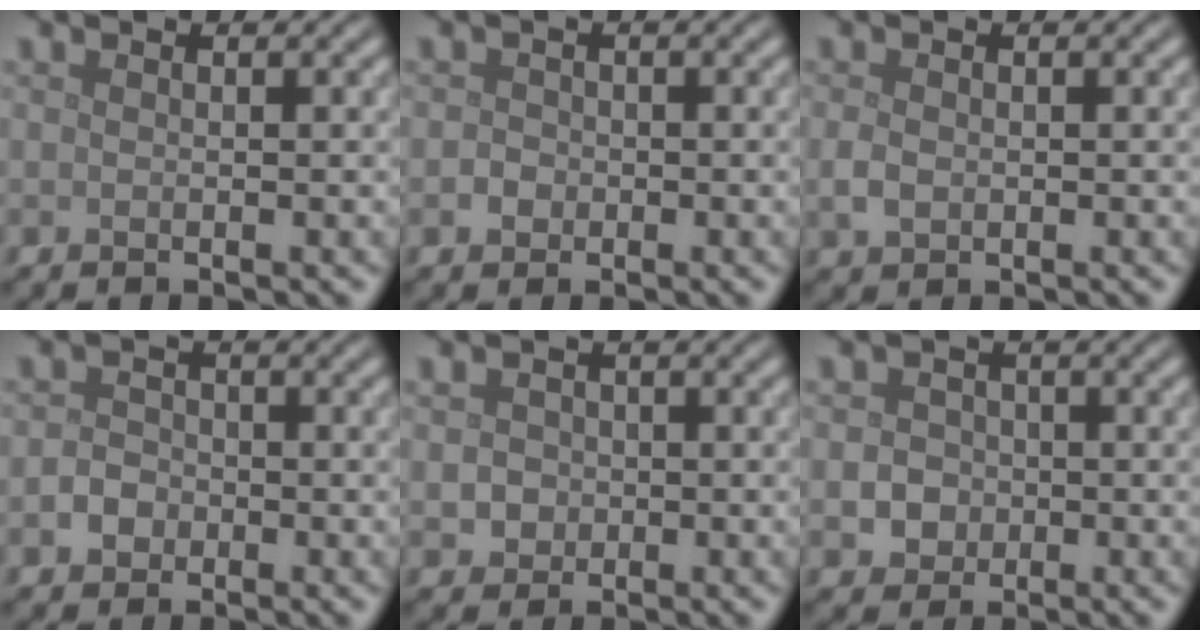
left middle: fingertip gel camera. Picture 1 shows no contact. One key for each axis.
{"total": 1.0, "fx": -0.3, "fy": 0.9, "fz": 0.3, "tx": 0.000, "ty": -0.001, "tz": -0.010}
{"total": 1.6, "fx": -0.2, "fy": 1.2, "fz": 1.0, "tx": -0.023, "ty": -0.004, "tz": -0.004}
{"total": 1.8, "fx": -0.6, "fy": 1.5, "fz": 0.7, "tx": -0.007, "ty": 0.002, "tz": -0.016}
{"total": 2.3, "fx": 0.2, "fy": 2.1, "fz": 0.8, "tx": -0.004, "ty": 0.008, "tz": 0.004}
{"total": 2.4, "fx": -0.4, "fy": 2.2, "fz": 0.8, "tx": 0.005, "ty": 0.000, "tz": -0.015}